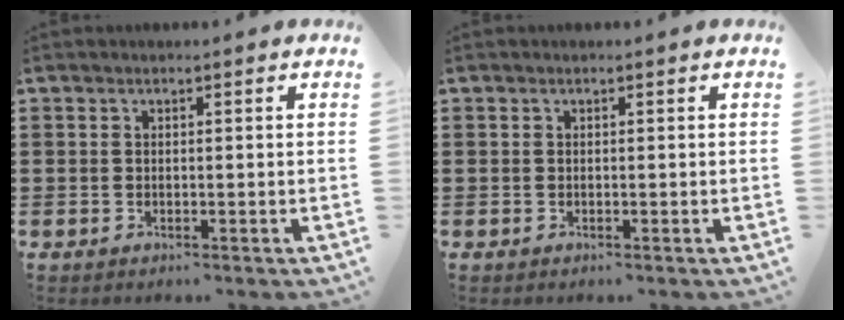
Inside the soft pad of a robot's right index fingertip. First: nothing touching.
{"total": 0.0}